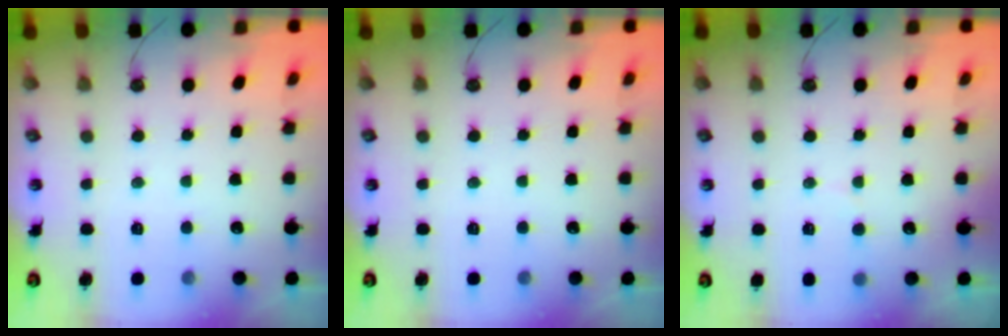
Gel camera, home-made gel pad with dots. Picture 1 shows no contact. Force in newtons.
{"total": 0.0}
{"total": 4.6, "press": 4.4, "slide": 1.3}